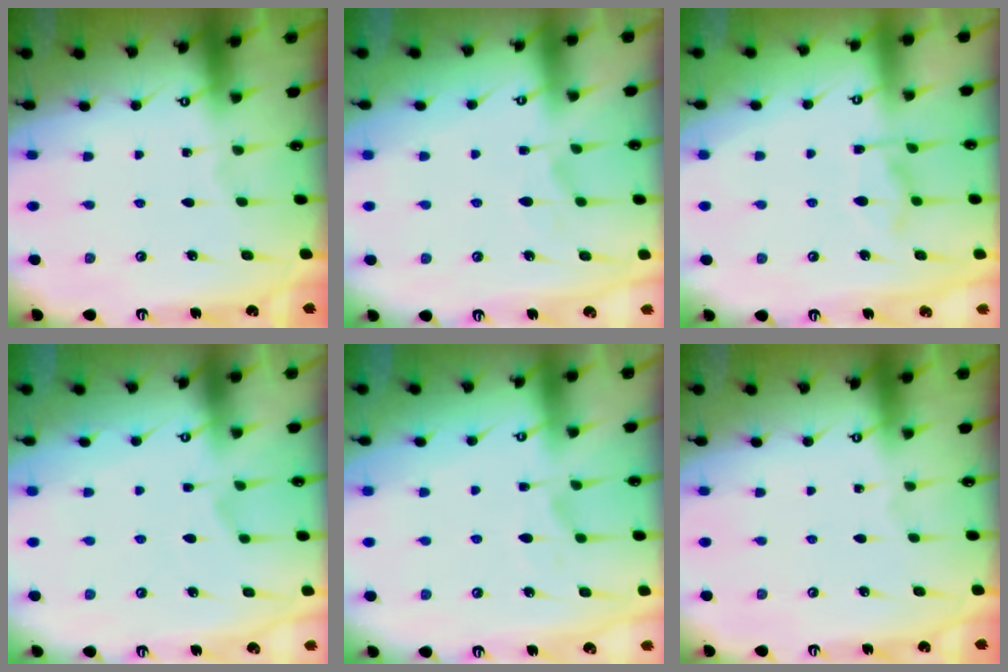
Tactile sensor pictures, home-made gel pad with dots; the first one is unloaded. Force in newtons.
{"total": 1.4, "press": 0.7, "slide": 1.1}
{"total": 7.7, "press": 7.6, "slide": 1.2}
{"total": 5.8, "press": 5.6, "slide": 1.4}
{"total": 1.5, "press": 1.0, "slide": 1.1}
{"total": 0.0}